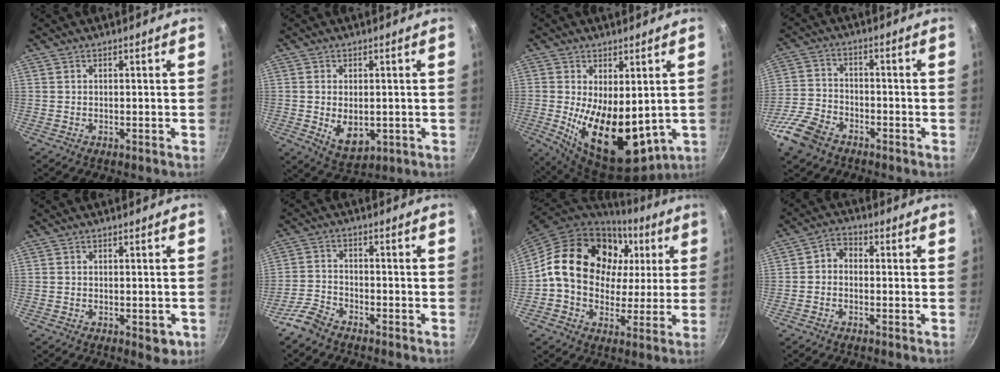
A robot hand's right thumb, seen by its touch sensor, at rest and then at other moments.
{"total": 7.1, "force": [-0.7, 4.5, 5.4], "torque": [-0.079, -0.013, 0.002]}
{"total": 16.2, "force": [-0.4, 8.7, 13.7], "torque": [-0.207, -0.034, 0.017]}
{"total": 9.4, "force": [-5.8, 5.7, 4.7], "torque": [-0.090, 0.033, -0.123]}
{"total": 3.7, "force": [-1.2, 2.0, 2.9], "torque": [-0.026, -0.001, -0.015]}
{"total": 4.9, "force": [-4.0, 2.3, 1.8], "torque": [-0.039, 0.031, -0.087]}
{"total": 22.6, "force": [5.7, 17.3, 13.3], "torque": [-0.204, 0.015, 0.091]}
{"total": 3.5, "force": [-0.7, 2.7, 2.0], "torque": [-0.031, 0.017, -0.026]}